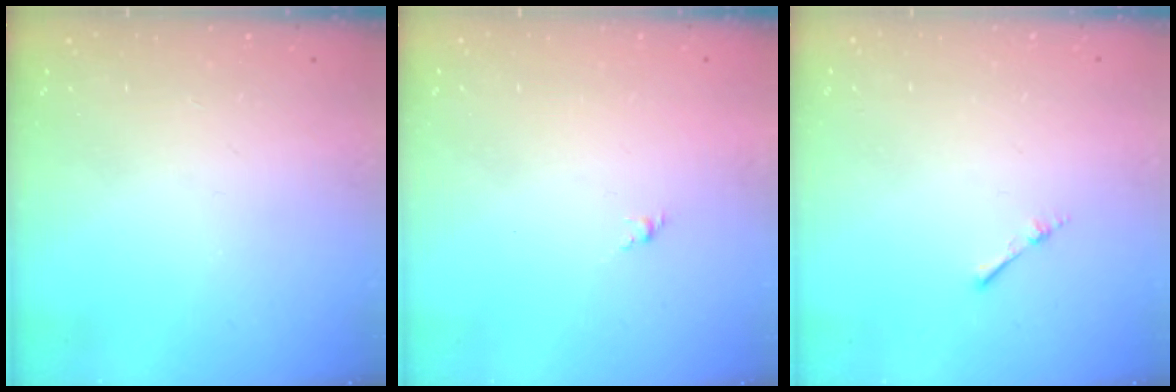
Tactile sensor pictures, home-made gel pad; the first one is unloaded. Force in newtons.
{"total": 1.6, "press": 1.5, "slide": 0.6}
{"total": 1.7, "press": 1.7, "slide": 0.3}